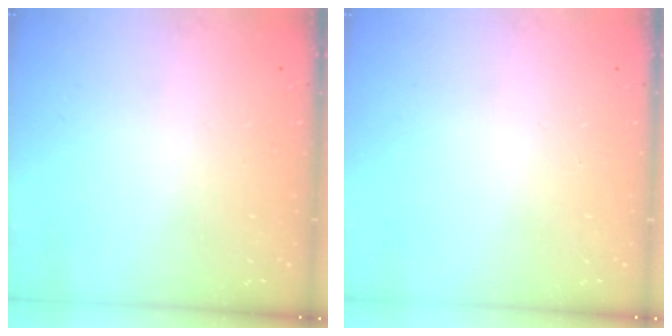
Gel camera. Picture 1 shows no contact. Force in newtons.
{"total": 0.0}